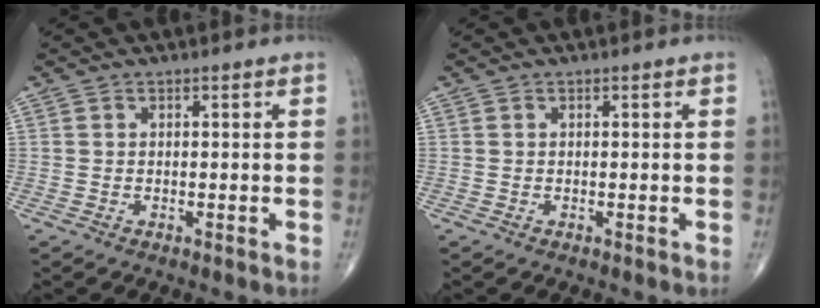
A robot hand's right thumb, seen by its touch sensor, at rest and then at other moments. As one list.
[{"total": 0.0}]